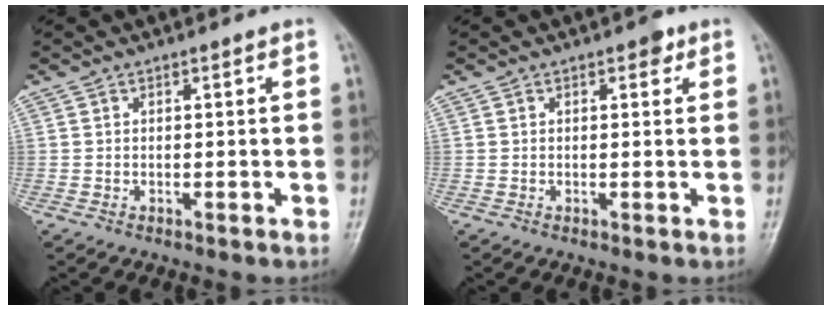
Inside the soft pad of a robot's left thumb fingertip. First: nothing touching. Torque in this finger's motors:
{"motor_torque": [2.64, 2.38, 0.37, -0.14, 0.00]}